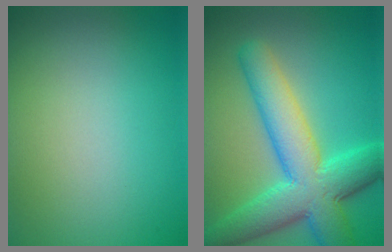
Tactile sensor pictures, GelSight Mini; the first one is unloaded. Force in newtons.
{"total": 9.5, "press": 9.5, "slide": 0.4}